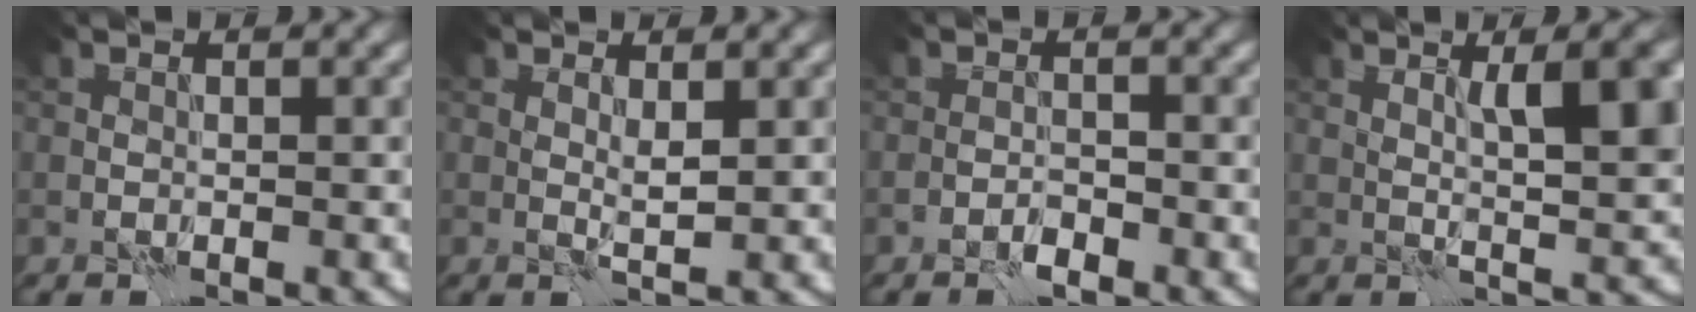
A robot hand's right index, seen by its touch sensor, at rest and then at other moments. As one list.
[{"total": 1.2, "force": [0.6, 0.1, 1.1], "torque": [-0.024, -0.003, 0.010]}, {"total": 1.4, "force": [-1.1, 0.5, 0.8], "torque": [-0.012, 0.004, -0.021]}, {"total": 6.4, "force": [1.7, 1.4, 6.0], "torque": [-0.085, 0.003, 0.028]}]